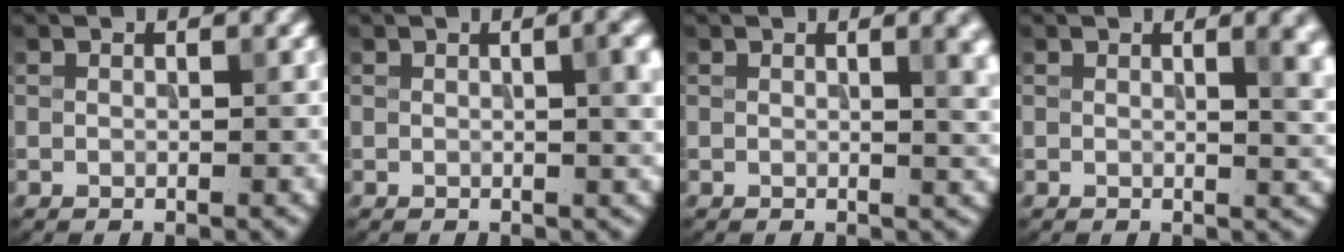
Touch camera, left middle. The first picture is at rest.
{"total": 3.3, "force": [0.7, 0.9, 3.1], "torque": [-0.043, 0.007, 0.009]}
{"total": 3.0, "force": [1.0, 0.9, 2.7], "torque": [-0.027, 0.002, 0.013]}
{"total": 3.7, "force": [1.3, 1.3, 3.2], "torque": [-0.028, -0.001, 0.018]}